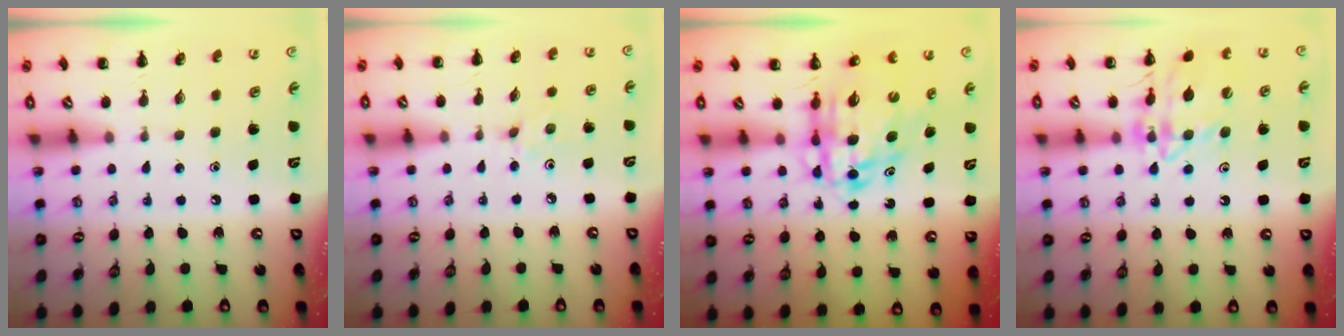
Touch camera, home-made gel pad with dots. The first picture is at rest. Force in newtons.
{"total": 2.5, "press": 2.4, "slide": 0.9}
{"total": 11.6, "press": 11.1, "slide": 3.2}
{"total": 14.8, "press": 14.7, "slide": 1.1}